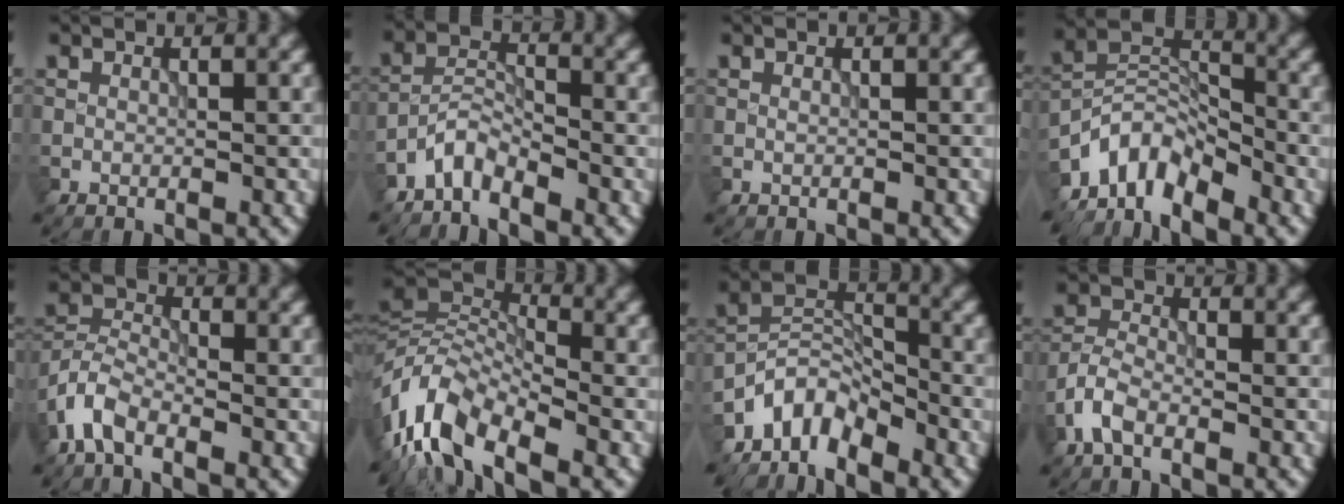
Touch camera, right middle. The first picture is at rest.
{"total": 2.8, "force": [-2.5, 0.8, 1.1], "torque": [-0.019, 0.011, -0.058]}
{"total": 0.0}
{"total": 6.0, "force": [-4.9, 2.6, 2.4], "torque": [-0.030, 0.000, -0.108]}
{"total": 3.8, "force": [-2.6, 1.7, 2.1], "torque": [-0.044, 0.003, -0.067]}
{"total": 9.1, "force": [-4.5, 4.0, 6.9], "torque": [-0.125, 0.013, -0.105]}
{"total": 4.6, "force": [-3.9, 2.0, 1.5], "torque": [-0.015, 0.007, -0.088]}
{"total": 2.9, "force": [-1.8, 1.3, 1.8], "torque": [-0.041, 0.006, -0.050]}